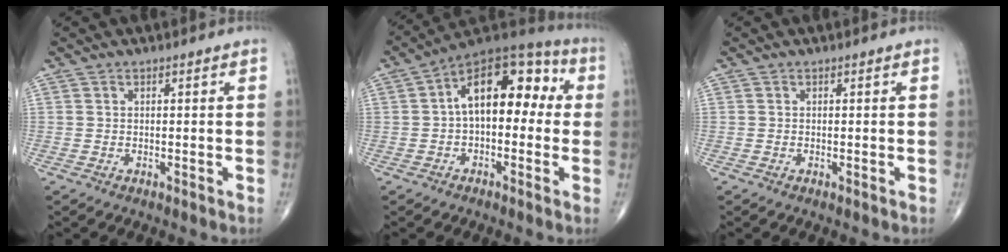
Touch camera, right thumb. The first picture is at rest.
{"total": 15.6, "force": [1.4, 8.8, 12.8], "torque": [-0.159, 0.051, 0.007]}
{"total": 0.0}